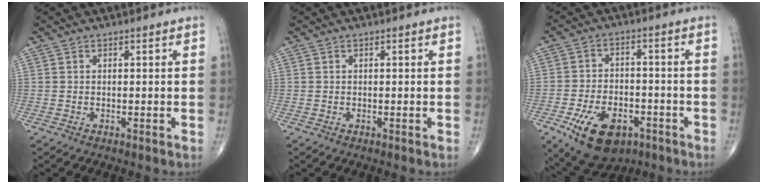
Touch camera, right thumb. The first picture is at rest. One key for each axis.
{"total": 0.0}
{"total": 13.6, "fx": -6.5, "fy": 8.0, "fz": 8.8, "tx": -0.137, "ty": 0.022, "tz": -0.098}